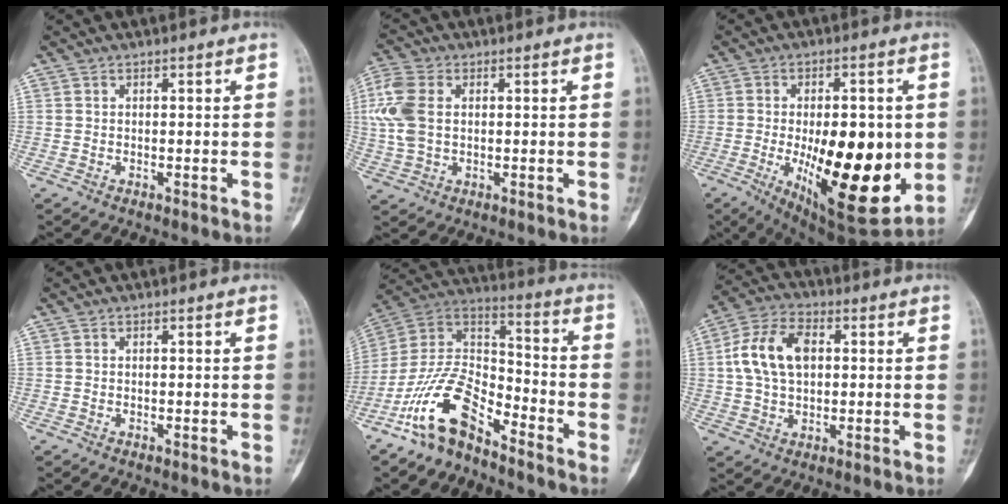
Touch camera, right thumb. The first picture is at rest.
{"total": 9.0, "force": [1.3, 5.9, 6.7], "torque": [-0.175, 0.011, 0.030]}
{"total": 22.6, "force": [-2.8, 9.4, 20.4], "torque": [-0.281, -0.028, -0.016]}
{"total": 0.0}
{"total": 14.6, "force": [-9.9, 6.6, 8.4], "torque": [-0.141, 0.086, -0.199]}
{"total": 11.4, "force": [1.7, 7.2, 8.6], "torque": [-0.161, 0.018, 0.027]}